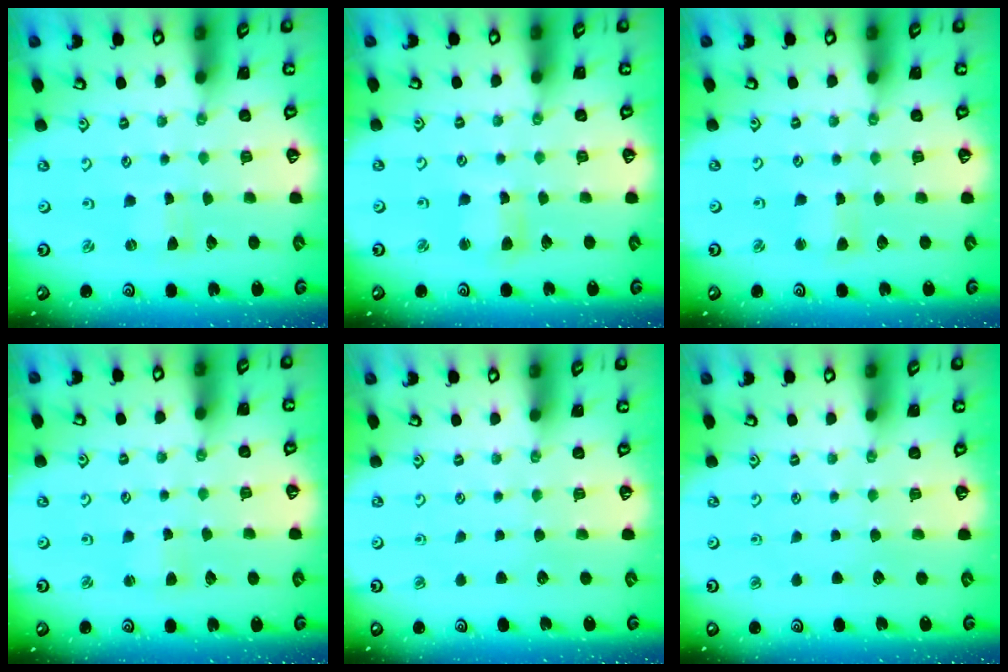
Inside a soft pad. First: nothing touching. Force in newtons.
{"total": 3.9, "press": 3.9, "slide": 0.4}
{"total": 1.9, "press": 1.9, "slide": 0.2}
{"total": 2.5, "press": 2.4, "slide": 0.4}
{"total": 0.0}
{"total": 0.0}